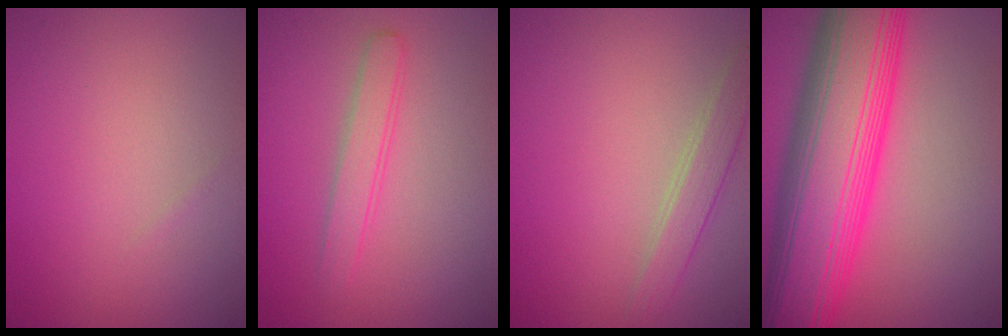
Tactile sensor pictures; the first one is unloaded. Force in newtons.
{"total": 2.0, "press": 2.0, "slide": 0.0}
{"total": 2.1, "press": 2.1, "slide": 0.1}
{"total": 13.8, "press": 13.8, "slide": 0.3}